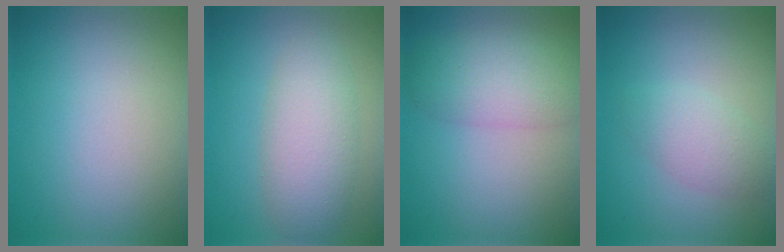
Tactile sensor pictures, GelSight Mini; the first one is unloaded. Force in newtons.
{"total": 4.3, "press": 4.3, "slide": 0.0}
{"total": 5.1, "press": 5.1, "slide": 0.1}
{"total": 2.4, "press": 2.4, "slide": 0.1}